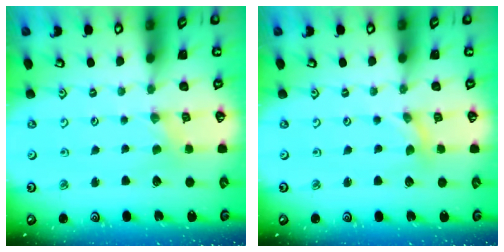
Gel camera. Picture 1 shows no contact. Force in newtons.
{"total": 0.0}